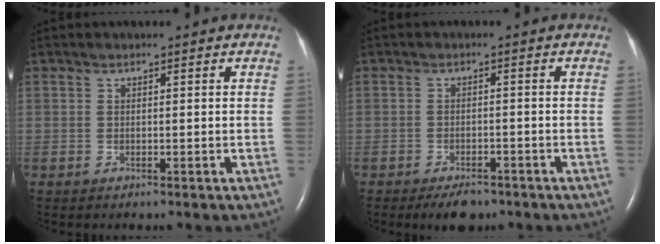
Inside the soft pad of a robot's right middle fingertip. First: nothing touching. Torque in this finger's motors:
{"motor_torque": [0.20, -0.16, 0.02, 0.02]}